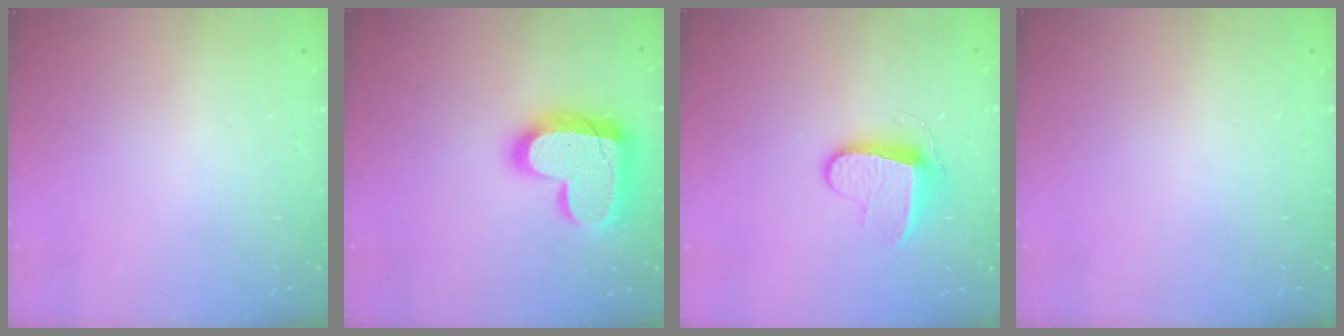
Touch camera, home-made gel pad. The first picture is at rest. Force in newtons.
{"total": 20.2, "press": 20.1, "slide": 1.3}
{"total": 9.0, "press": 9.0, "slide": 0.5}
{"total": 0.0}